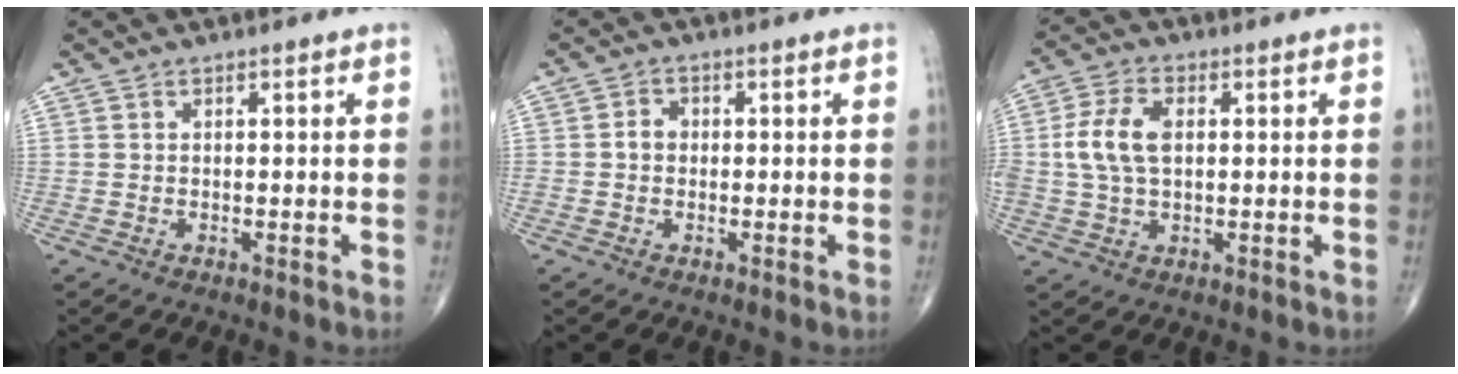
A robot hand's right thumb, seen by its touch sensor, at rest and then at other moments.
{"total": 2.4, "force": [-0.2, 2.0, 1.2], "torque": [-0.010, 0.008, -0.006]}
{"total": 8.4, "force": [1.0, 5.0, 6.7], "torque": [-0.142, 0.010, 0.019]}